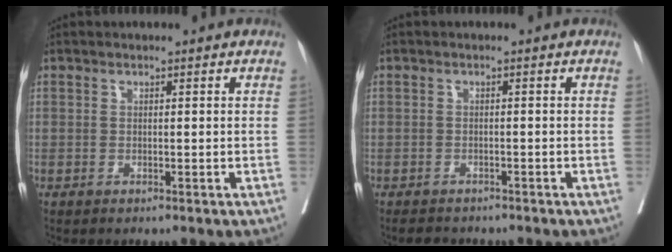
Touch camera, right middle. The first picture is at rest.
{"total": 3.4, "force": [-3.0, 1.4, 0.8], "torque": [-0.012, -0.004, -0.042]}